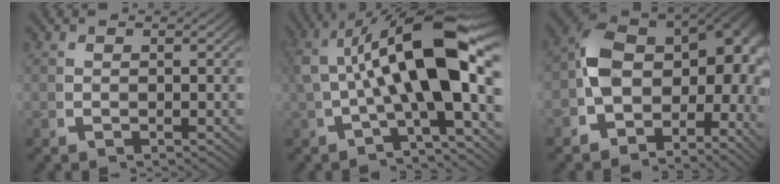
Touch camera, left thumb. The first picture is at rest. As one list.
[{"total": 15.0, "force": [1.4, 6.0, 13.7], "torque": [-0.215, -0.005, 0.022]}, {"total": 14.2, "force": [0.6, 9.5, 10.6], "torque": [-0.185, -0.007, 0.003]}]